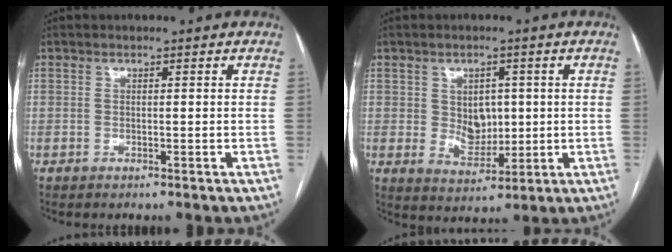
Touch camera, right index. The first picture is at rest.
{"total": 5.8, "force": [0.7, 4.2, 4.0], "torque": [-0.061, 0.002, 0.027]}